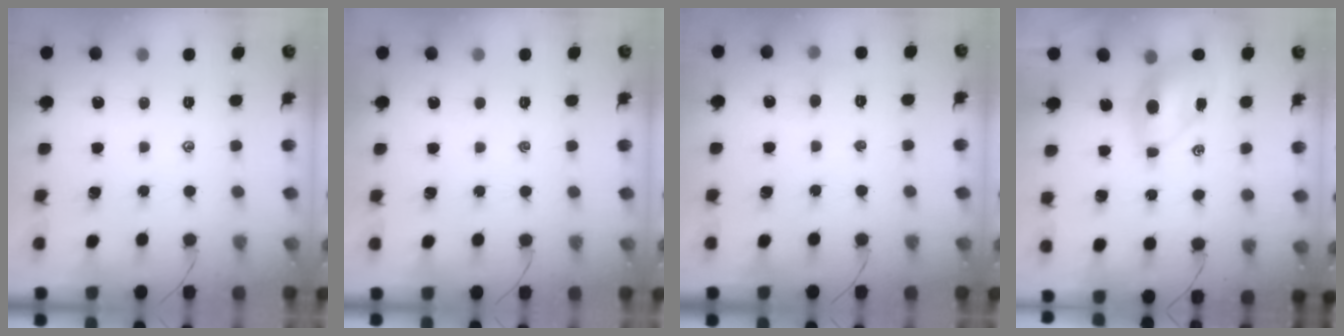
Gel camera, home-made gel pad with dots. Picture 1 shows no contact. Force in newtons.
{"total": 0.0}
{"total": 3.0, "press": 2.8, "slide": 1.0}
{"total": 6.8, "press": 6.7, "slide": 1.2}